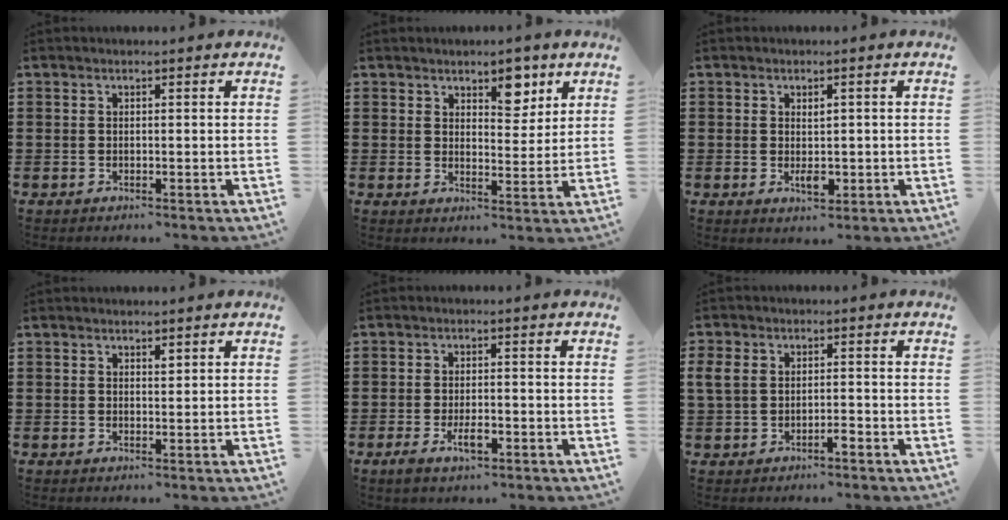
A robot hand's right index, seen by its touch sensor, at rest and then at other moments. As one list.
[{"total": 5.9, "force": [4.1, 3.0, 2.9], "torque": [-0.038, -0.006, 0.068]}, {"total": 2.6, "force": [-0.3, 1.5, 2.1], "torque": [-0.033, -0.002, -0.006]}, {"total": 1.0, "force": [0.8, 0.4, 0.3], "torque": [0.001, -0.003, 0.014]}, {"total": 4.0, "force": [-1.8, 1.5, 3.3], "torque": [-0.060, 0.003, -0.032]}, {"total": 3.0, "force": [-0.8, 1.9, 2.3], "torque": [-0.060, 0.000, -0.019]}]